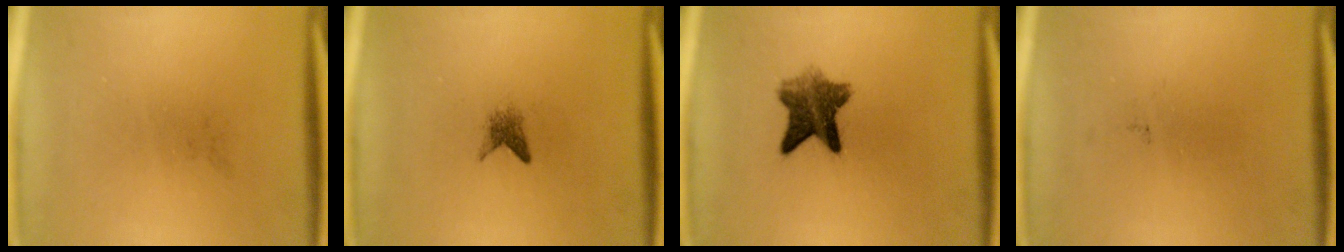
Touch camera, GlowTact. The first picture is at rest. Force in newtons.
{"total": 1.5}
{"total": 6.9}
{"total": 0.0}